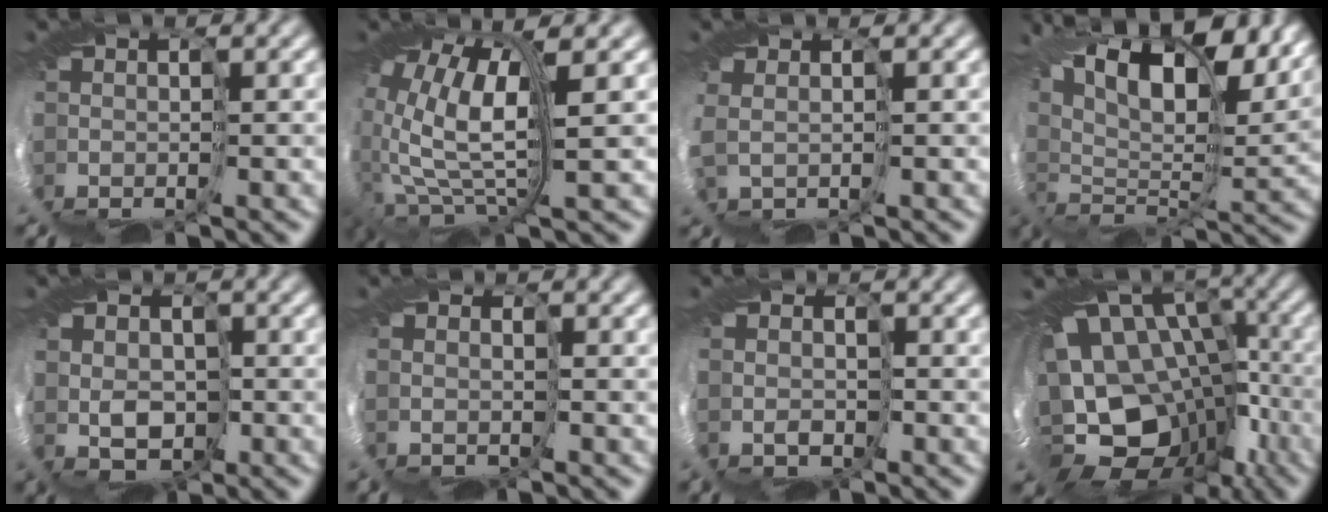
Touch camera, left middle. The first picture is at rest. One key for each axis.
{"total": 7.5, "fx": 2.2, "fy": 2.7, "fz": 6.6, "tx": -0.165, "ty": -0.026, "tz": 0.056}
{"total": 2.6, "fx": 2.5, "fy": -0.7, "fz": 0.0, "tx": -0.010, "ty": 0.014, "tz": 0.042}
{"total": 15.1, "fx": 11.4, "fy": 3.8, "fz": 9.2, "tx": -0.181, "ty": 0.046, "tz": 0.178}
{"total": 2.2, "fx": 1.5, "fy": 1.4, "fz": 0.7, "tx": -0.012, "ty": 0.006, "tz": 0.021}
{"total": 1.8, "fx": 1.7, "fy": 0.1, "fz": -0.6, "tx": 0.007, "ty": -0.008, "tz": 0.036}
{"total": 2.1, "fx": 1.9, "fy": -0.2, "fz": -1.0, "tx": 0.014, "ty": -0.002, "tz": 0.034}
{"total": 14.9, "fx": 0.2, "fy": 11.7, "fz": 9.1, "tx": -0.150, "ty": -0.015, "tz": 0.026}